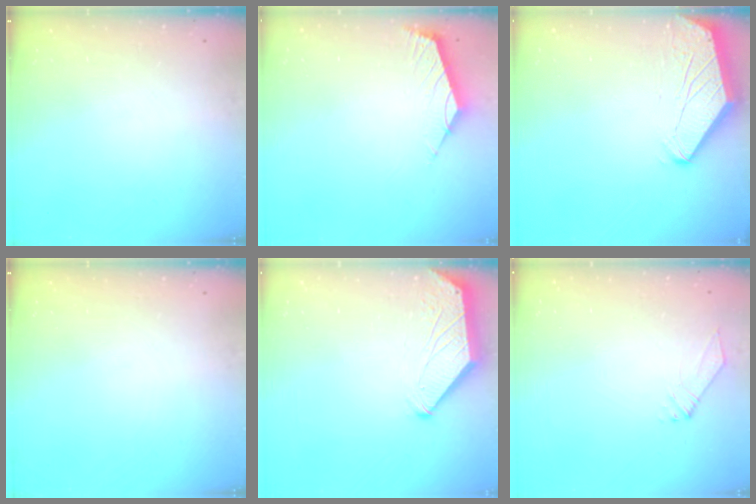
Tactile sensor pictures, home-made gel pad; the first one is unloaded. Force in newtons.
{"total": 2.3, "press": 2.3, "slide": 0.6}
{"total": 0.0}
{"total": 0.0}
{"total": 0.0}
{"total": 3.2, "press": 3.1, "slide": 0.6}